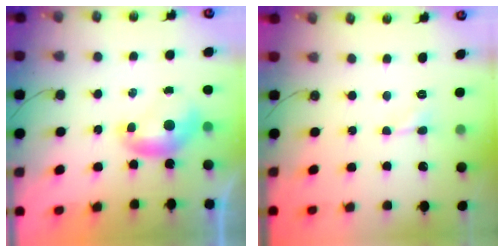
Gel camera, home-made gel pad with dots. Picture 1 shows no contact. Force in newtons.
{"total": 2.3, "press": 2.2, "slide": 0.6}